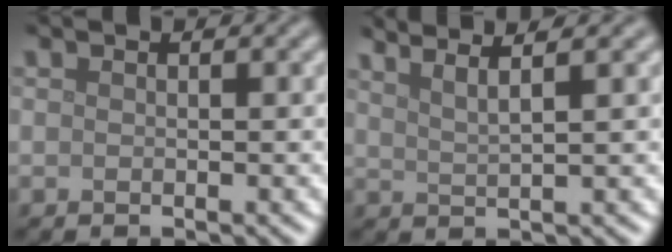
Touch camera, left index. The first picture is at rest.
{"total": 4.7, "force": [3.5, 1.3, 2.8], "torque": [-0.028, 0.026, 0.026]}